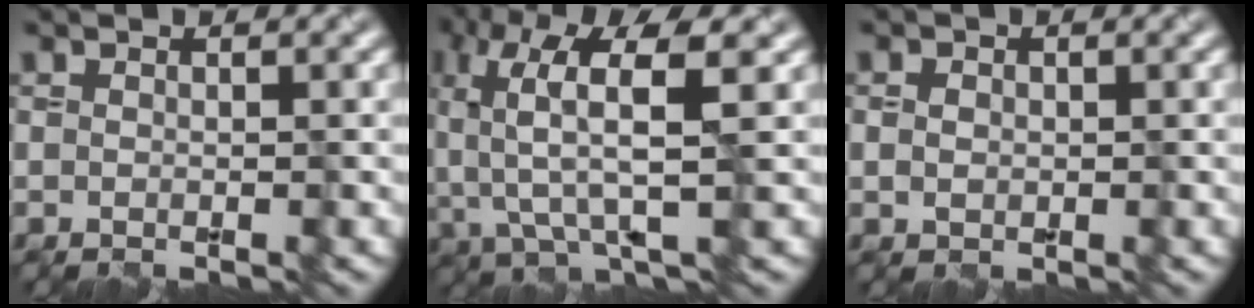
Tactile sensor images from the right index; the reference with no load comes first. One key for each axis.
{"total": 6.6, "fx": 0.9, "fy": 2.0, "fz": 6.2, "tx": -0.134, "ty": 0.007, "tz": 0.019}
{"total": 0.8, "fx": -0.2, "fy": 0.7, "fz": 0.3, "tx": -0.007, "ty": -0.001, "tz": 0.005}